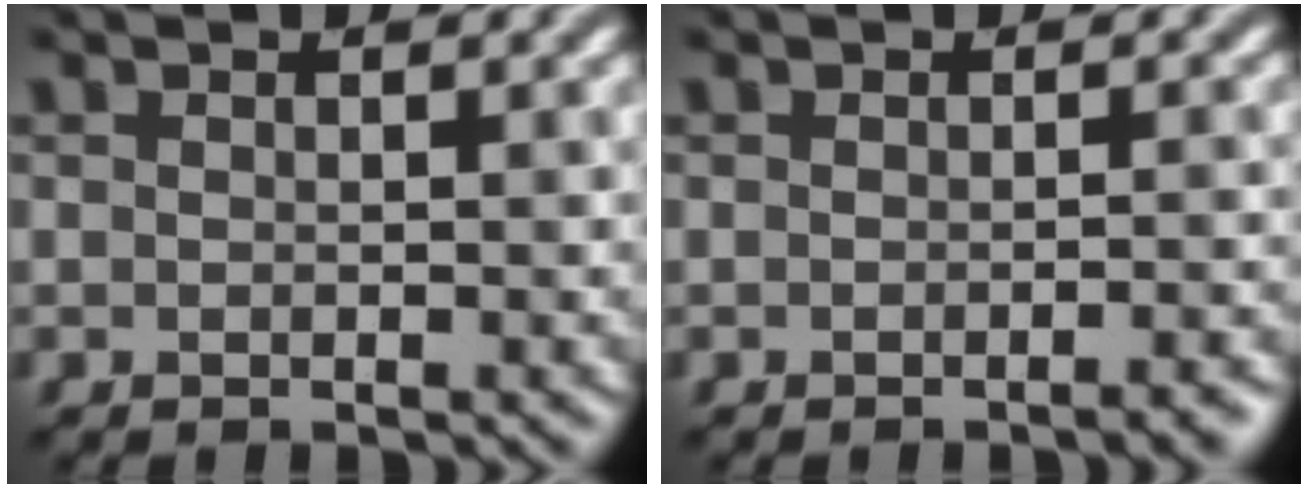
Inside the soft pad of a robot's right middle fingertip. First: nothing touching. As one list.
[{"total": 1.6, "force": [-1.0, 0.4, 1.2], "torque": [-0.006, 0.002, -0.017]}]